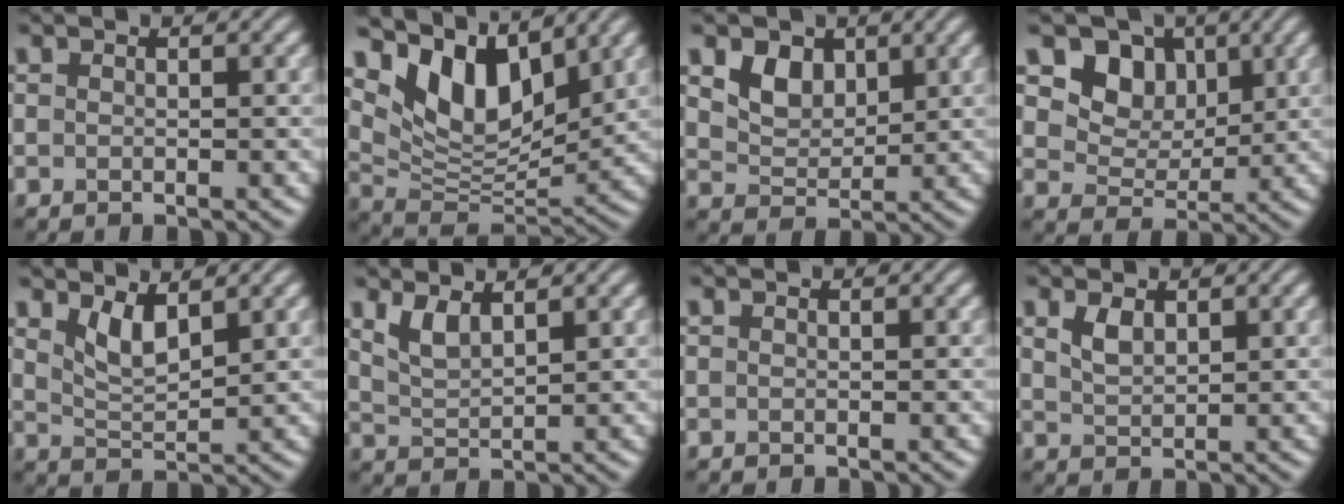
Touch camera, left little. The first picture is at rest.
{"total": 8.7, "force": [5.3, 4.2, 5.5], "torque": [-0.102, -0.005, 0.095]}
{"total": 3.7, "force": [1.8, 2.6, 1.8], "torque": [-0.046, -0.014, 0.033]}
{"total": 7.1, "force": [3.5, 5.4, 3.1], "torque": [-0.076, -0.015, 0.076]}
{"total": 2.9, "force": [1.8, 1.0, 2.1], "torque": [-0.045, -0.012, 0.040]}
{"total": 2.5, "force": [1.7, 0.9, 1.6], "torque": [-0.039, -0.008, 0.039]}
{"total": 0.0}
{"total": 2.0, "force": [1.1, 1.1, 1.3], "torque": [-0.031, 0.000, 0.027]}